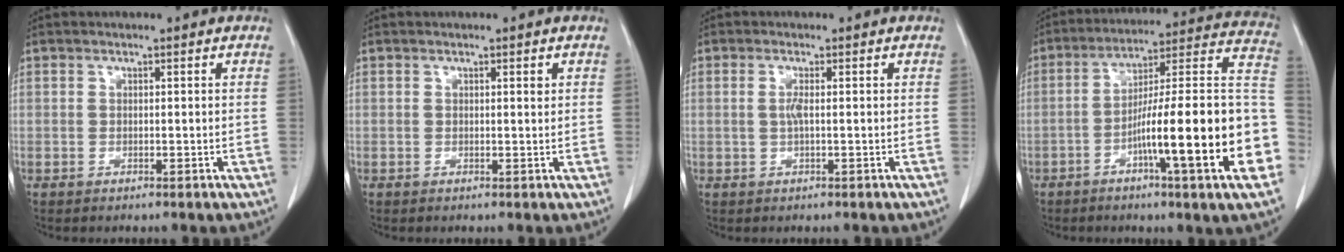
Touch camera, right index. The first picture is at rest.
{"total": 0.6, "force": [0.3, 0.1, 0.5], "torque": [-0.012, -0.001, 0.004]}
{"total": 1.6, "force": [0.1, 0.1, 1.6], "torque": [-0.038, 0.001, 0.001]}
{"total": 23.2, "force": [-6.7, 0.6, 22.2], "torque": [-0.250, 0.012, -0.103]}